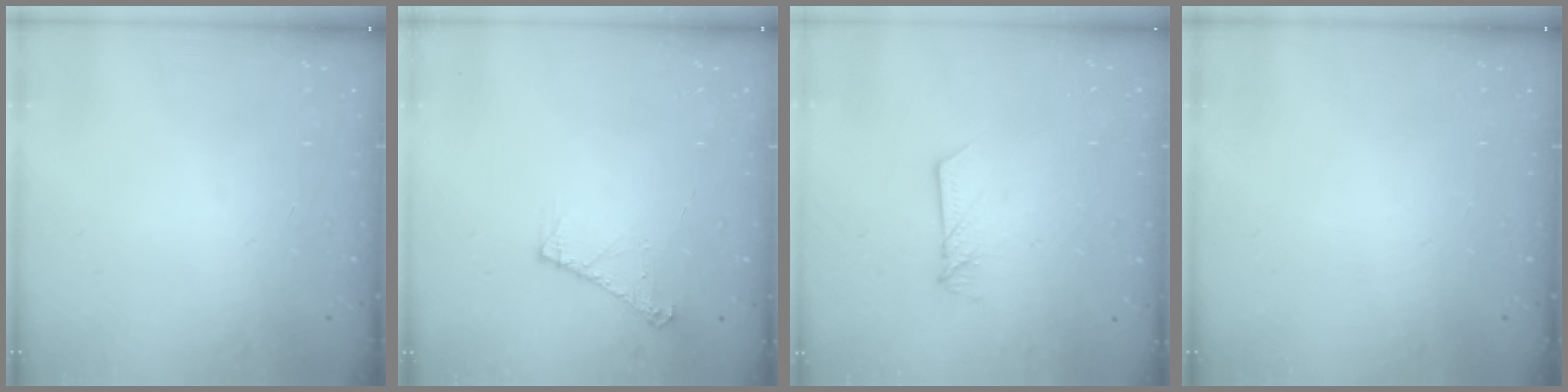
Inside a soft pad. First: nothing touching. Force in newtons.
{"total": 6.0, "press": 6.0, "slide": 0.7}
{"total": 4.5, "press": 4.5, "slide": 0.3}
{"total": 0.0}